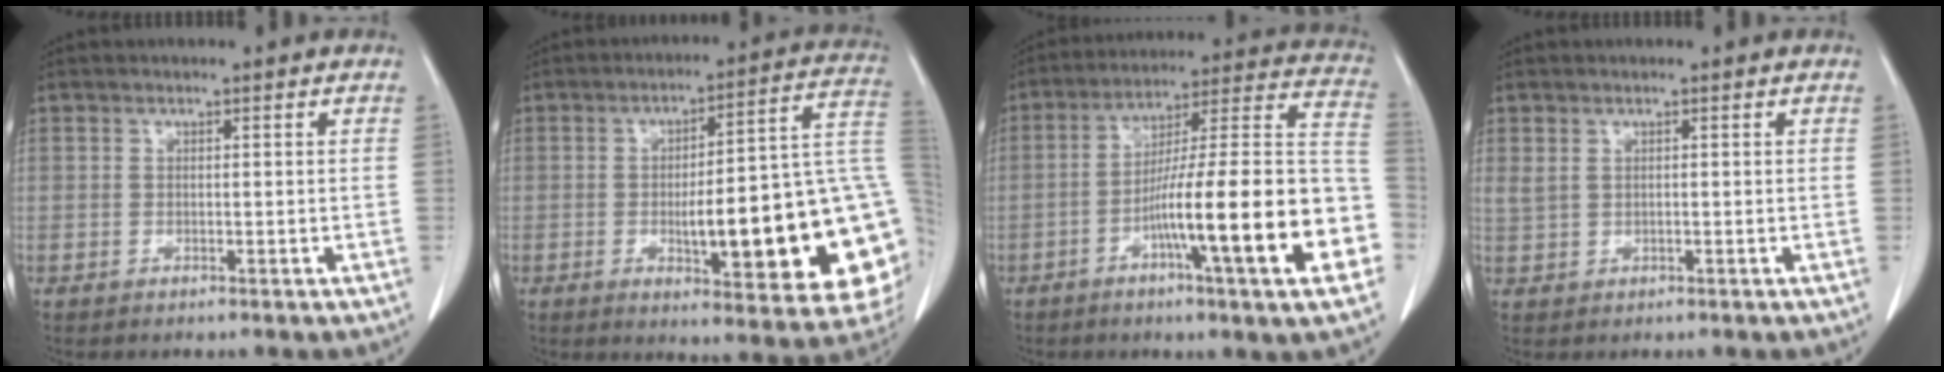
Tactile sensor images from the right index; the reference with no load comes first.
{"total": 24.4, "force": [-3.7, 4.2, 23.8], "torque": [-0.226, 0.017, -0.044]}
{"total": 23.2, "force": [-7.4, 1.0, 21.9], "torque": [-0.258, 0.011, -0.114]}
{"total": 1.5, "force": [0.5, 0.9, 1.1], "torque": [-0.031, 0.005, 0.018]}